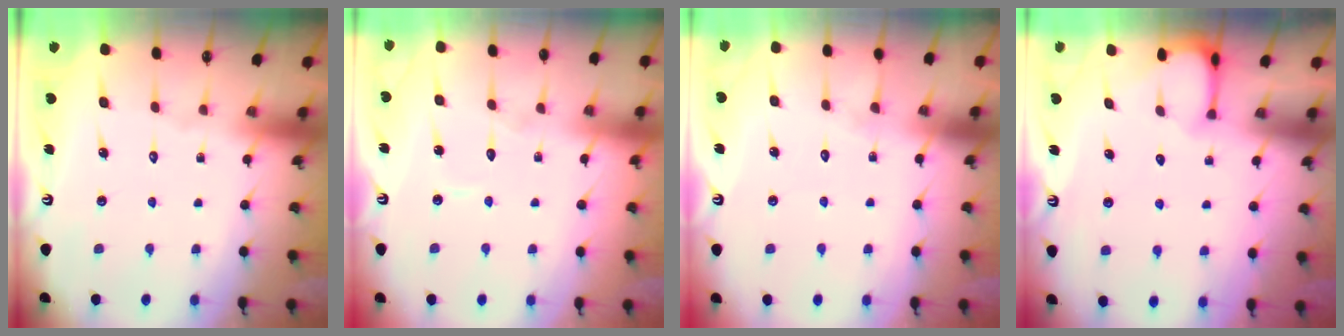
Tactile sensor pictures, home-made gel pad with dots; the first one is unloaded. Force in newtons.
{"total": 3.2, "press": 3.2, "slide": 0.1}
{"total": 5.3, "press": 5.2, "slide": 0.8}
{"total": 2.0, "press": 2.0, "slide": 0.2}